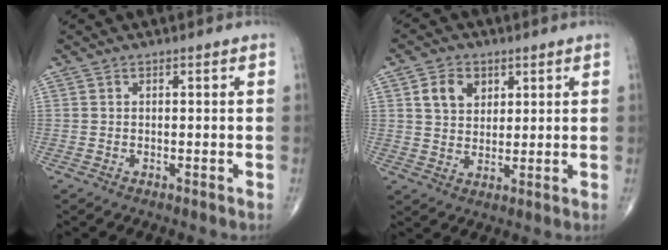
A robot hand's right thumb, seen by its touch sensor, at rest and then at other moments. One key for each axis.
{"total": 6.5, "fx": 2.7, "fy": 4.9, "fz": 3.4, "tx": -0.038, "ty": -0.010, "tz": 0.047}